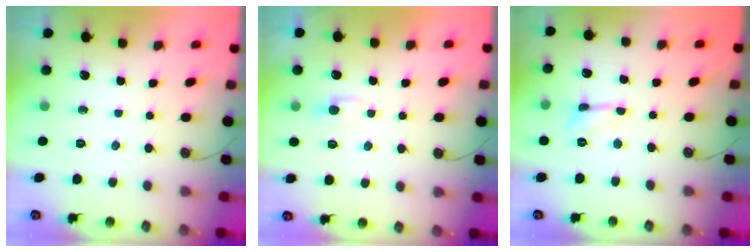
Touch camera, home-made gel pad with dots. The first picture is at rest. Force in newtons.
{"total": 1.4, "press": 1.3, "slide": 0.5}
{"total": 1.0, "press": 0.9, "slide": 0.4}